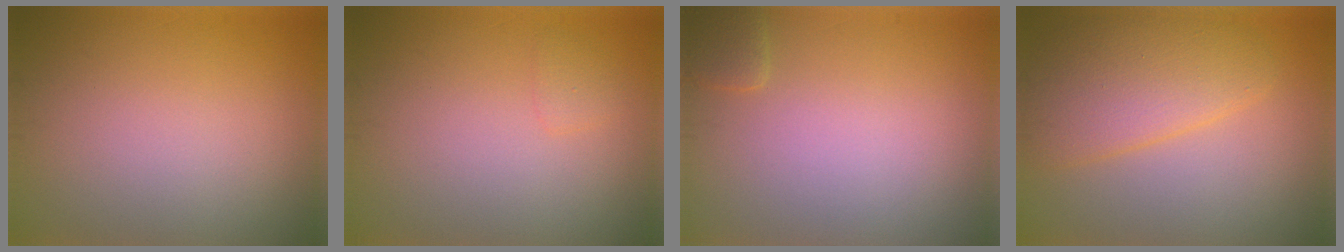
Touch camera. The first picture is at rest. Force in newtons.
{"total": 0.9, "press": 0.8, "slide": 0.1}
{"total": 1.1, "press": 1.1, "slide": 0.2}
{"total": 5.1, "press": 5.1, "slide": 0.3}